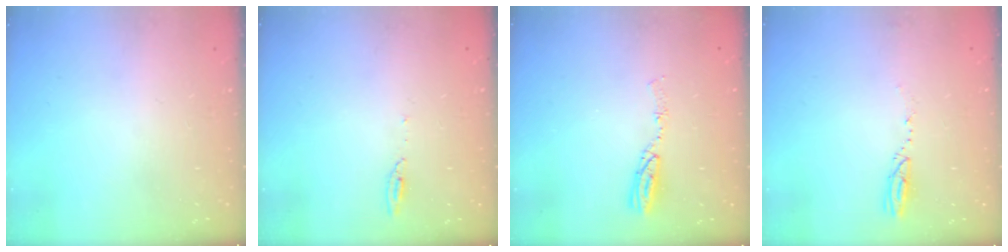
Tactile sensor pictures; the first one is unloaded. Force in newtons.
{"total": 3.5, "press": 3.4, "slide": 0.7}
{"total": 4.9, "press": 4.9, "slide": 0.5}
{"total": 2.9, "press": 2.9, "slide": 0.4}